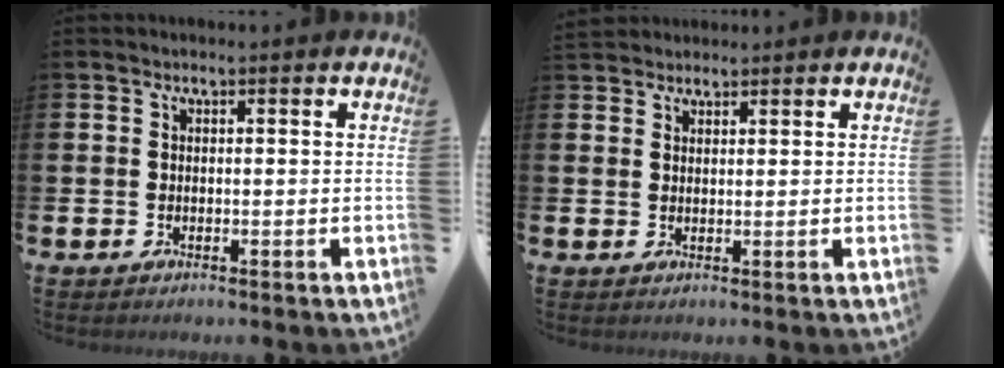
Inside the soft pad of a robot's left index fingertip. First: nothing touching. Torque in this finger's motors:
{"motor_torque": [0.01, -0.13, 0.78, 0.21]}